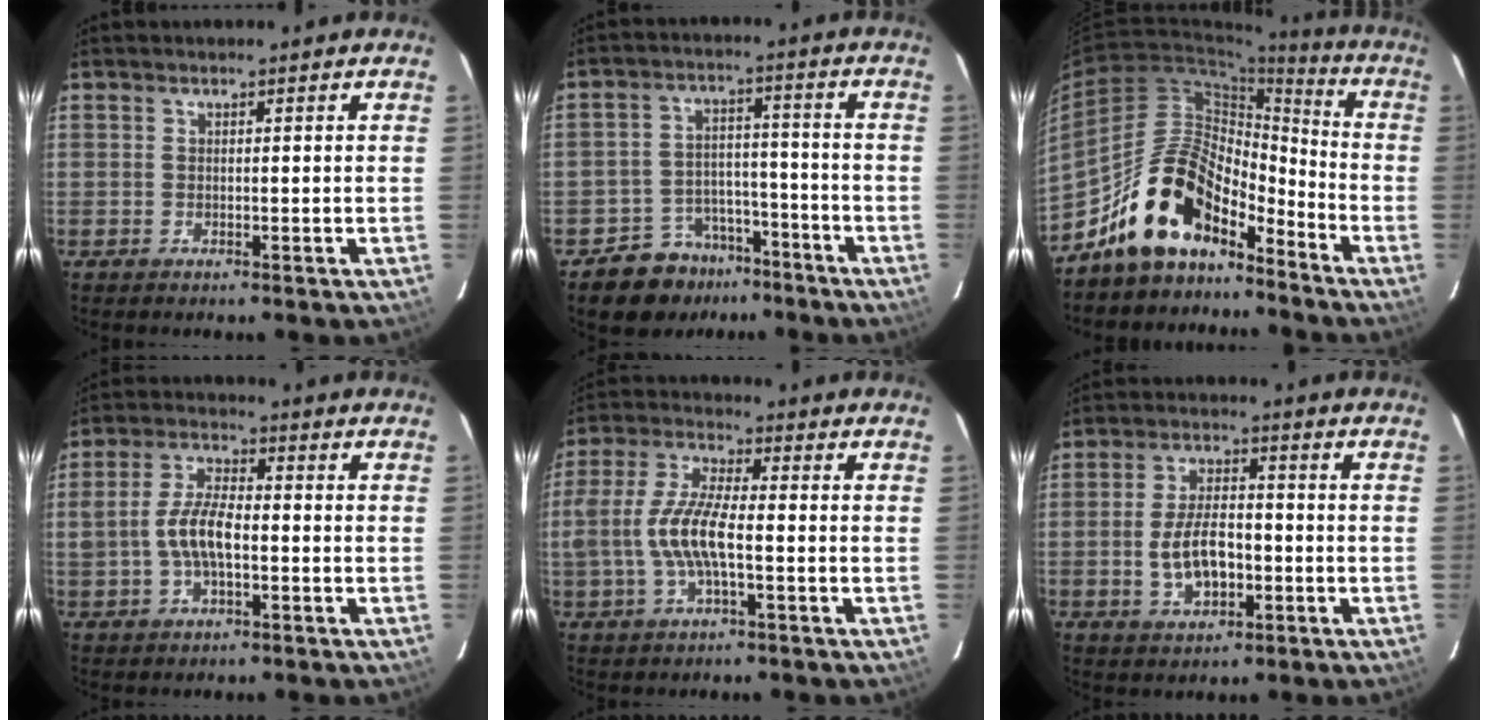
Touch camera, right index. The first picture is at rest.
{"total": 9.1, "force": [-6.7, 6.0, 1.3], "torque": [-0.034, 0.033, -0.092]}
{"total": 14.8, "force": [-11.5, 6.4, 6.6], "torque": [-0.124, 0.038, -0.203]}
{"total": 7.7, "force": [-1.4, 3.4, 6.8], "torque": [-0.136, 0.009, -0.024]}
{"total": 10.7, "force": [-2.0, 3.3, 10.0], "torque": [-0.216, 0.003, -0.040]}
{"total": 8.7, "force": [-2.1, 4.5, 7.1], "torque": [-0.141, 0.003, -0.028]}